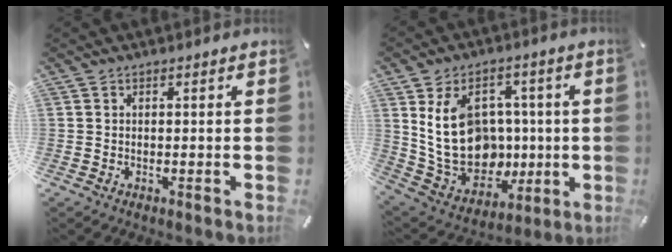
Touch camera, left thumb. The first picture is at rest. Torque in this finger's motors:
{"motor_torque": [0.52, 2.04, 1.55, -1.22, 0.64]}